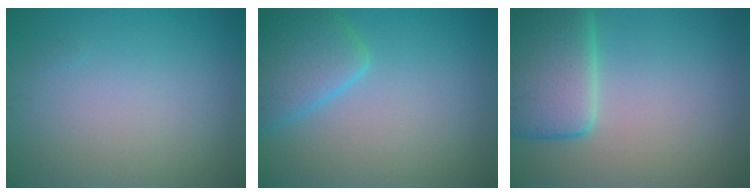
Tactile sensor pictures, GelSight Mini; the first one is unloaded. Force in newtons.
{"total": 4.6, "press": 4.6, "slide": 0.4}
{"total": 7.4, "press": 7.4, "slide": 0.5}